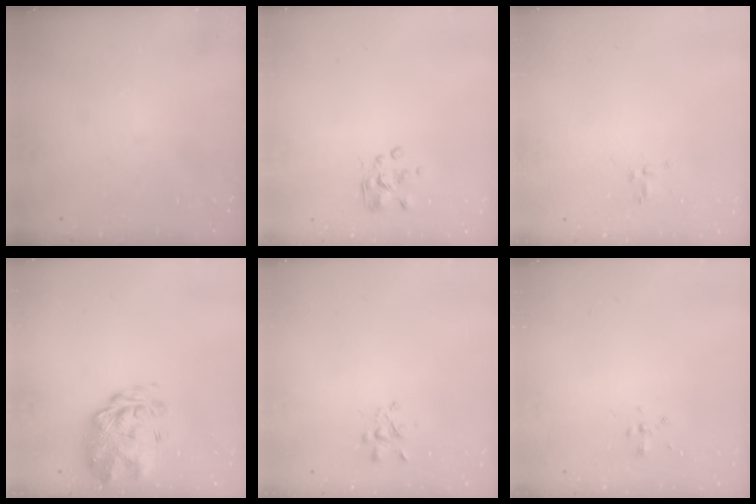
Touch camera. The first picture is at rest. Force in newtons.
{"total": 2.3, "press": 2.2, "slide": 0.7}
{"total": 2.5, "press": 2.2, "slide": 1.3}
{"total": 2.8, "press": 2.5, "slide": 1.3}
{"total": 2.2, "press": 2.0, "slide": 1.0}
{"total": 1.8, "press": 1.6, "slide": 0.8}